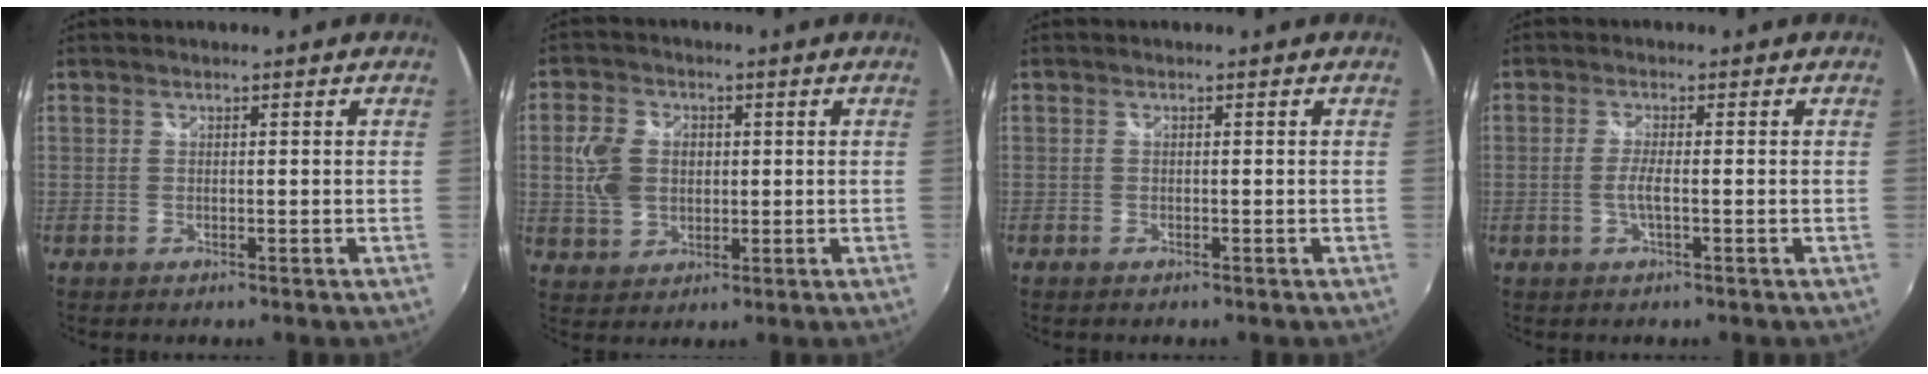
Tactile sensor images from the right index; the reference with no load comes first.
{"total": 7.9, "force": [0.6, 6.3, 4.7], "torque": [-0.100, 0.011, 0.014]}
{"total": 0.7, "force": [-0.5, 0.4, 0.2], "torque": [-0.006, -0.002, -0.012]}
{"total": 2.4, "force": [-0.7, 0.0, 2.3], "torque": [-0.047, -0.003, -0.015]}